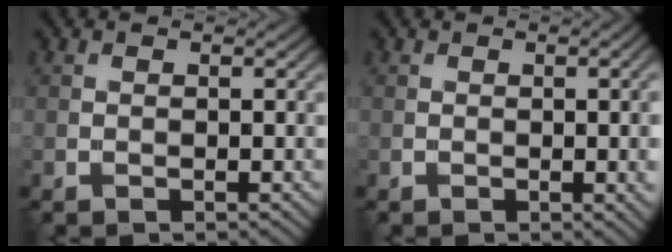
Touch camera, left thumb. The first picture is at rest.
{"total": 4.8, "force": [-0.2, 1.6, 4.6], "torque": [-0.046, -0.002, 0.002]}